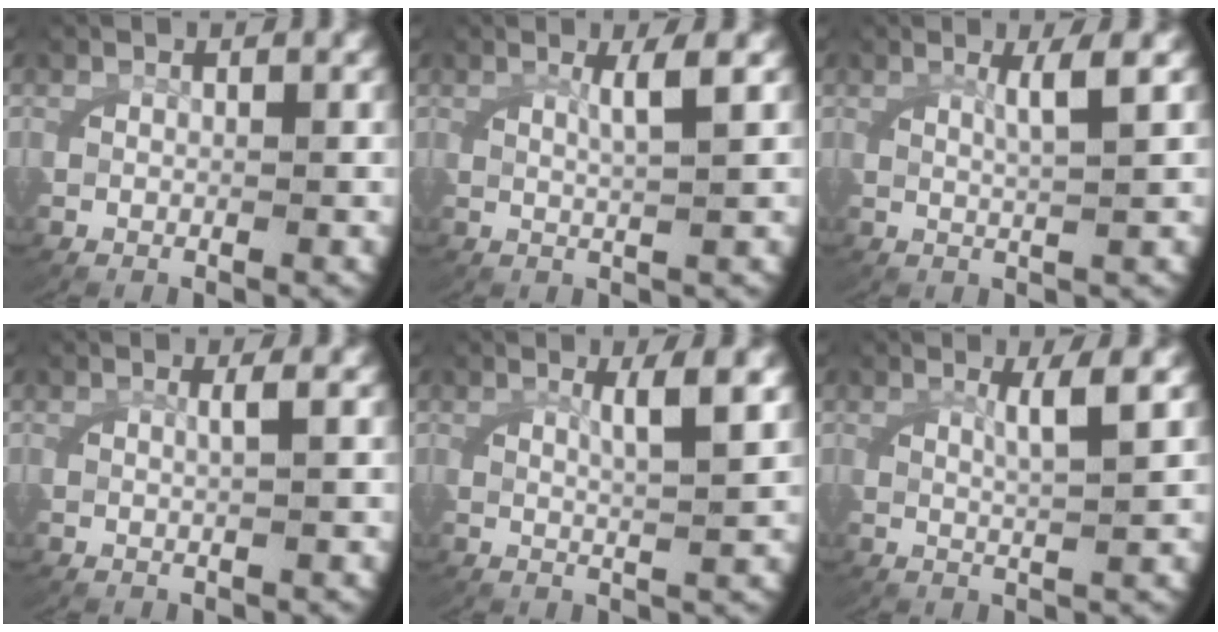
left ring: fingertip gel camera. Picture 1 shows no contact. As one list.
[{"total": 2.5, "force": [1.1, -0.5, 2.2], "torque": [-0.043, -0.002, 0.025]}, {"total": 2.6, "force": [1.1, -0.5, 2.2], "torque": [-0.044, -0.001, 0.025]}, {"total": 1.3, "force": [0.4, -0.5, 1.1], "torque": [-0.024, 0.000, 0.009]}, {"total": 3.3, "force": [1.5, -0.1, 3.0], "torque": [-0.051, -0.002, 0.030]}, {"total": 2.9, "force": [1.3, -0.4, 2.6], "torque": [-0.048, -0.002, 0.029]}]